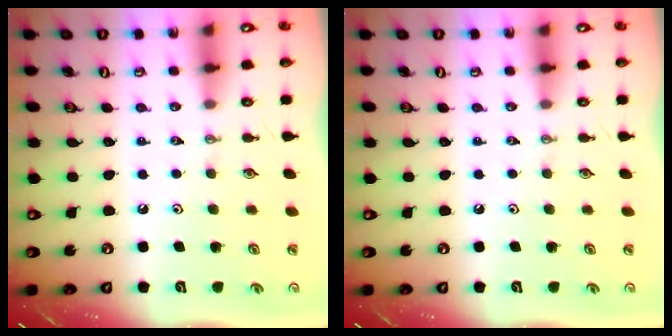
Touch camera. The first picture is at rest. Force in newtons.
{"total": 0.0}